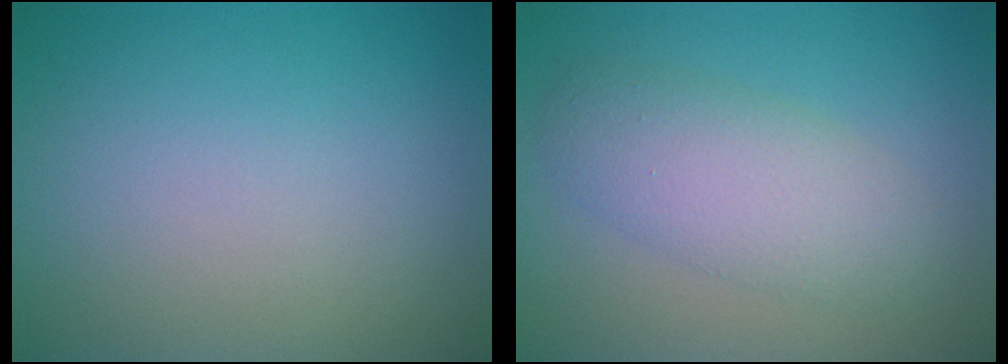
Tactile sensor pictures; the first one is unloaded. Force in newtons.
{"total": 4.4, "press": 4.4, "slide": 0.2}